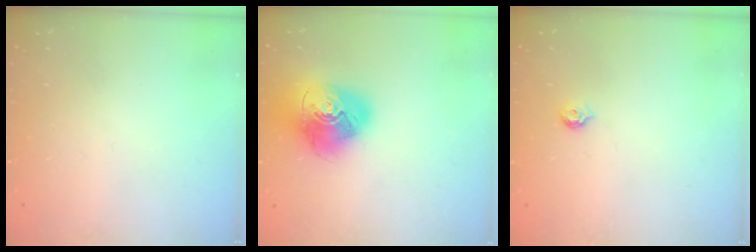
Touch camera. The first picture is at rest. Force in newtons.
{"total": 16.2, "press": 16.0, "slide": 2.1}
{"total": 4.8, "press": 4.7, "slide": 0.9}